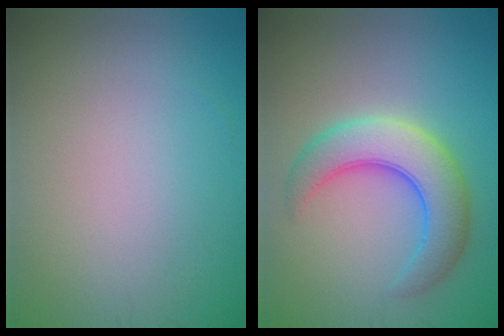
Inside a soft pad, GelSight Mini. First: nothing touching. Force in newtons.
{"total": 6.4, "press": 6.4, "slide": 0.2}